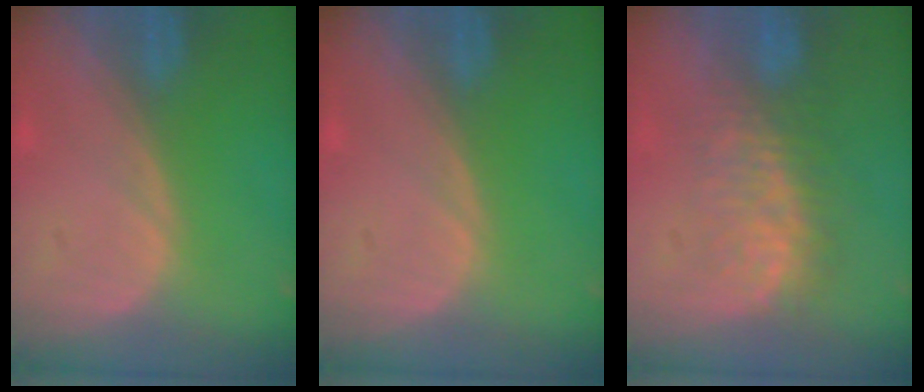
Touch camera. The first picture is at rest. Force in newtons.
{"total": 0.0}
{"total": 7.6, "press": 7.3, "slide": 1.9}